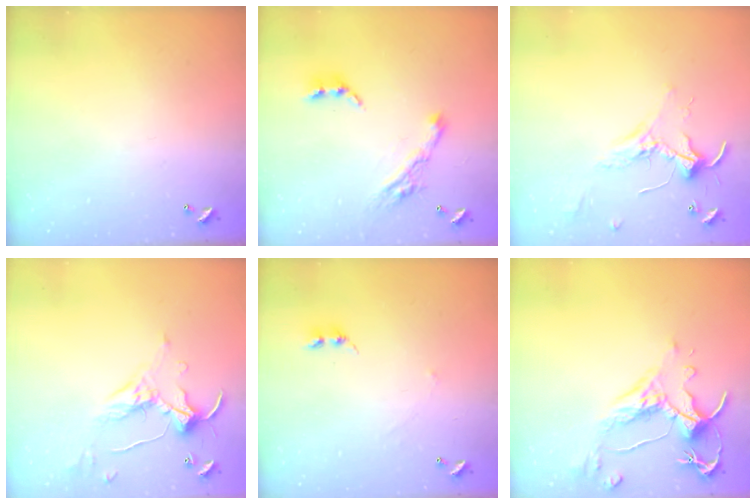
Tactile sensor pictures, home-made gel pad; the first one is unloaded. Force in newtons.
{"total": 9.2, "press": 9.1, "slide": 1.1}
{"total": 2.1, "press": 2.1, "slide": 0.5}
{"total": 1.7, "press": 1.5, "slide": 0.8}
{"total": 2.3, "press": 2.3, "slide": 0.3}
{"total": 3.2, "press": 2.9, "slide": 1.3}